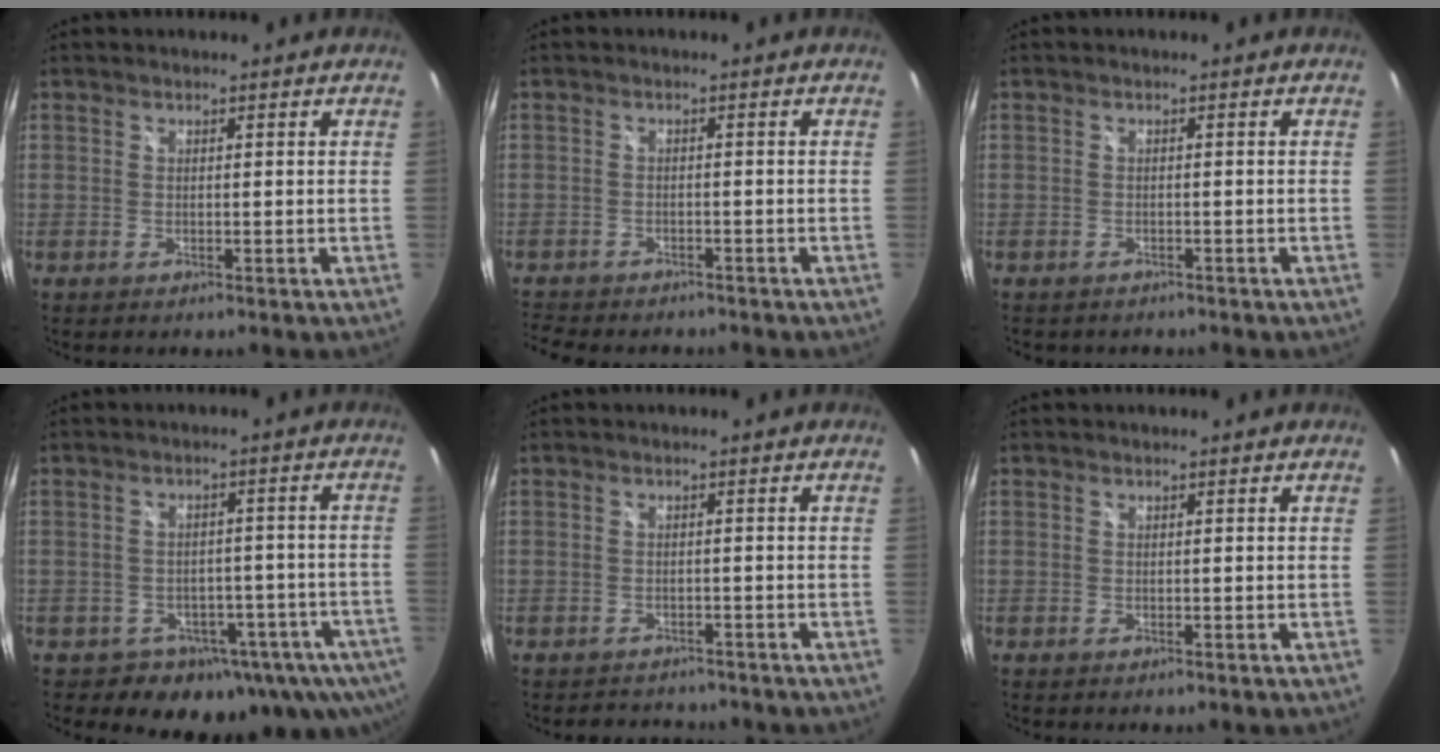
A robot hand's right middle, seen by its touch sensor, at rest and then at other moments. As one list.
[{"total": 7.0, "force": [-6.3, 2.3, 2.1], "torque": [-0.065, -0.018, -0.103]}, {"total": 2.1, "force": [-1.6, 1.3, 0.5], "torque": [-0.015, -0.008, -0.022]}, {"total": 12.2, "force": [-6.7, 8.6, 5.3], "torque": [-0.100, 0.007, -0.072]}, {"total": 4.3, "force": [-3.9, 1.9, 0.7], "torque": [-0.015, -0.001, -0.053]}, {"total": 0.0}]